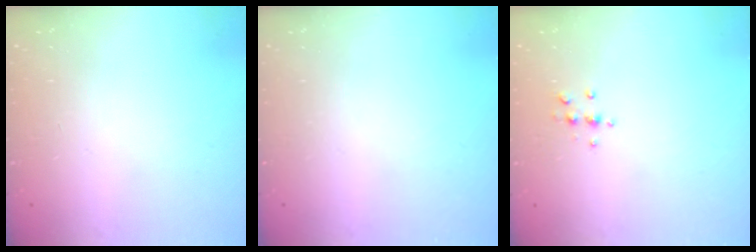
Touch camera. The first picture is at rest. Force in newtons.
{"total": 0.0}
{"total": 5.4, "press": 5.1, "slide": 1.7}